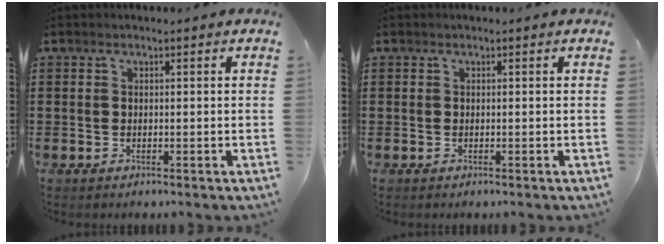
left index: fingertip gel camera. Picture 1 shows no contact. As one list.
[{"total": 0.0}]